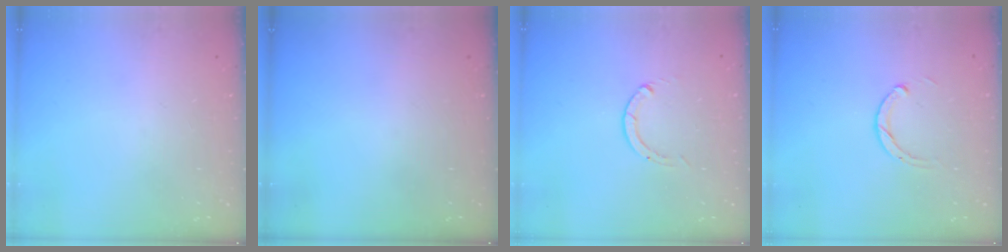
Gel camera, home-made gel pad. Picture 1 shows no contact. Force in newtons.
{"total": 0.0}
{"total": 0.0}
{"total": 2.3, "press": 2.3, "slide": 0.3}